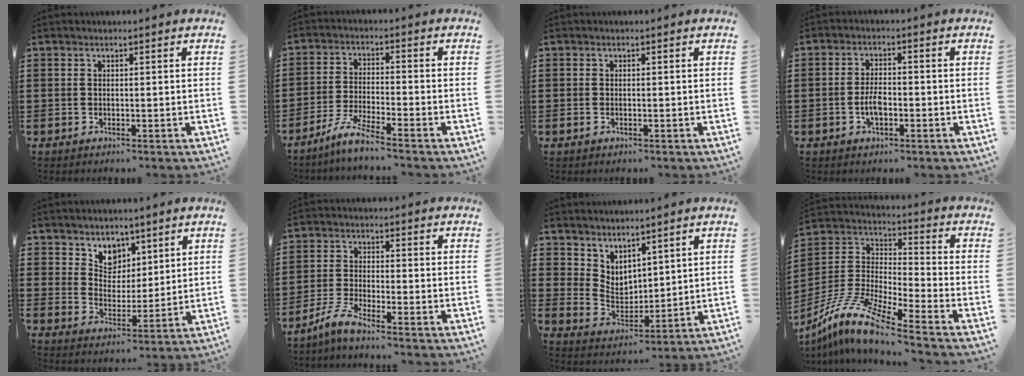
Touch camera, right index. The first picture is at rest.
{"total": 5.0, "force": [-4.4, -0.3, 2.5], "torque": [-0.062, -0.013, -0.088]}
{"total": 1.9, "force": [1.1, -1.3, -0.7], "torque": [0.021, -0.004, 0.022]}
{"total": 3.8, "force": [-1.1, 1.7, 3.3], "torque": [-0.073, 0.000, -0.023]}
{"total": 5.7, "force": [4.1, 4.0, 0.5], "torque": [-0.031, -0.009, 0.076]}
{"total": 3.9, "force": [-3.3, 0.0, 2.0], "torque": [-0.063, -0.009, -0.072]}
{"total": 4.4, "force": [3.9, 2.0, 0.1], "torque": [-0.023, -0.016, 0.075]}
{"total": 10.9, "force": [-9.1, 1.0, 5.9], "torque": [-0.151, -0.002, -0.193]}